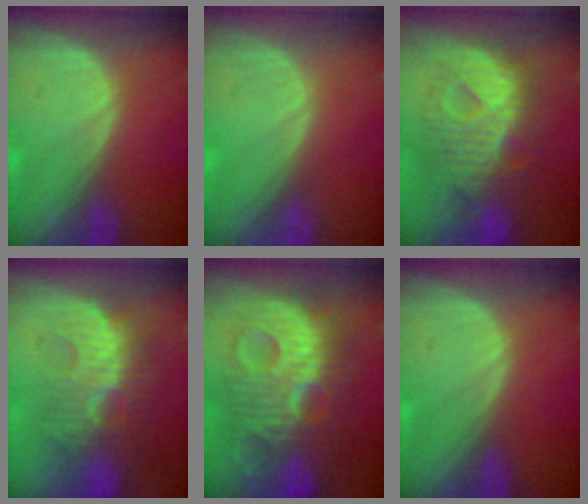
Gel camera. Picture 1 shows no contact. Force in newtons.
{"total": 0.0}
{"total": 10.8, "press": 10.7, "slide": 0.9}
{"total": 9.3, "press": 9.1, "slide": 1.9}
{"total": 13.4, "press": 13.4, "slide": 1.0}
{"total": 0.0}